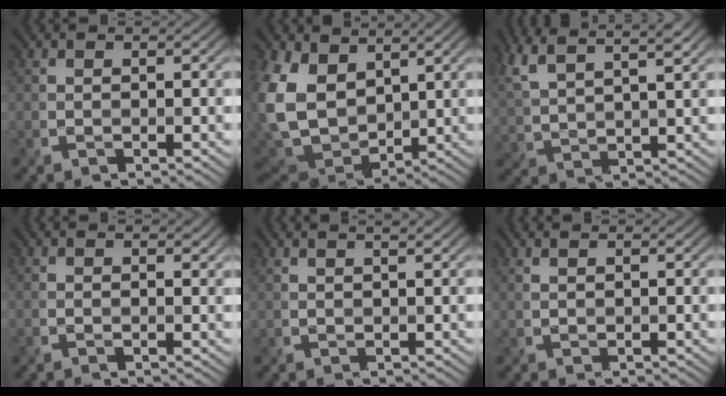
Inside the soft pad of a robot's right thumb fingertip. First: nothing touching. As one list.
[{"total": 12.9, "force": [4.3, 8.9, 8.3], "torque": [-0.239, 0.000, 0.087]}, {"total": 9.9, "force": [7.3, 2.5, 6.3], "torque": [-0.160, 0.024, 0.128]}, {"total": 0.9, "force": [0.7, 0.4, 0.5], "torque": [-0.007, -0.005, 0.013]}, {"total": 2.0, "force": [1.7, 0.2, 1.0], "torque": [-0.013, 0.000, 0.027]}, {"total": 1.0, "force": [1.0, -0.1, 0.2], "torque": [-0.011, -0.001, 0.023]}]